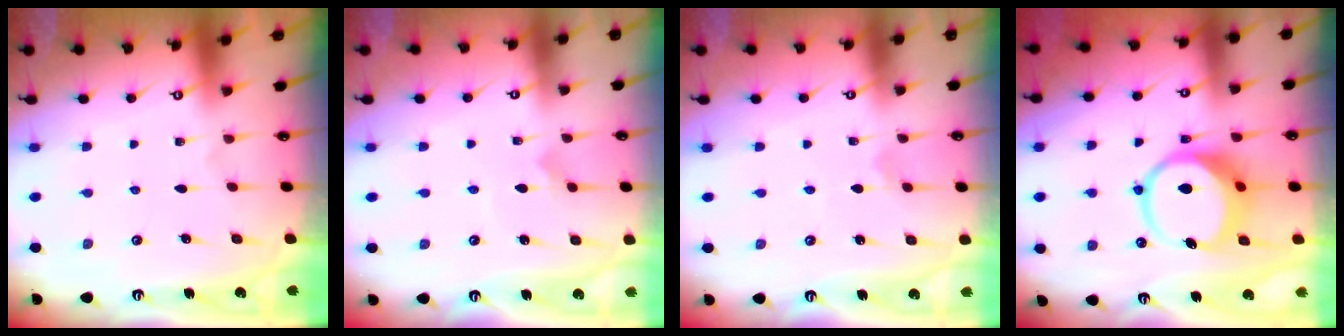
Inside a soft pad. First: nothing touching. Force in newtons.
{"total": 3.0, "press": 3.0, "slide": 0.2}
{"total": 1.3, "press": 1.3, "slide": 0.1}
{"total": 11.0, "press": 10.9, "slide": 1.3}